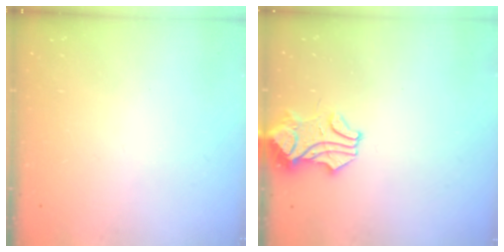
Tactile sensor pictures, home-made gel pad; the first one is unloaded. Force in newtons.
{"total": 1.6, "press": 1.4, "slide": 0.8}